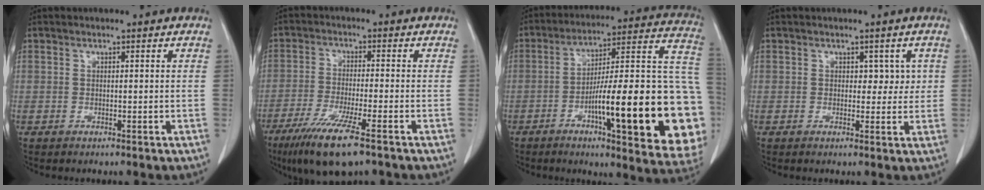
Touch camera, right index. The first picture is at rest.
{"total": 10.3, "force": [-6.6, 0.9, 7.9], "torque": [-0.146, -0.028, -0.109]}
{"total": 28.9, "force": [-7.0, 3.8, 27.8], "torque": [-0.286, 0.008, -0.101]}
{"total": 2.6, "force": [0.7, 1.9, 1.7], "torque": [-0.007, 0.003, 0.007]}